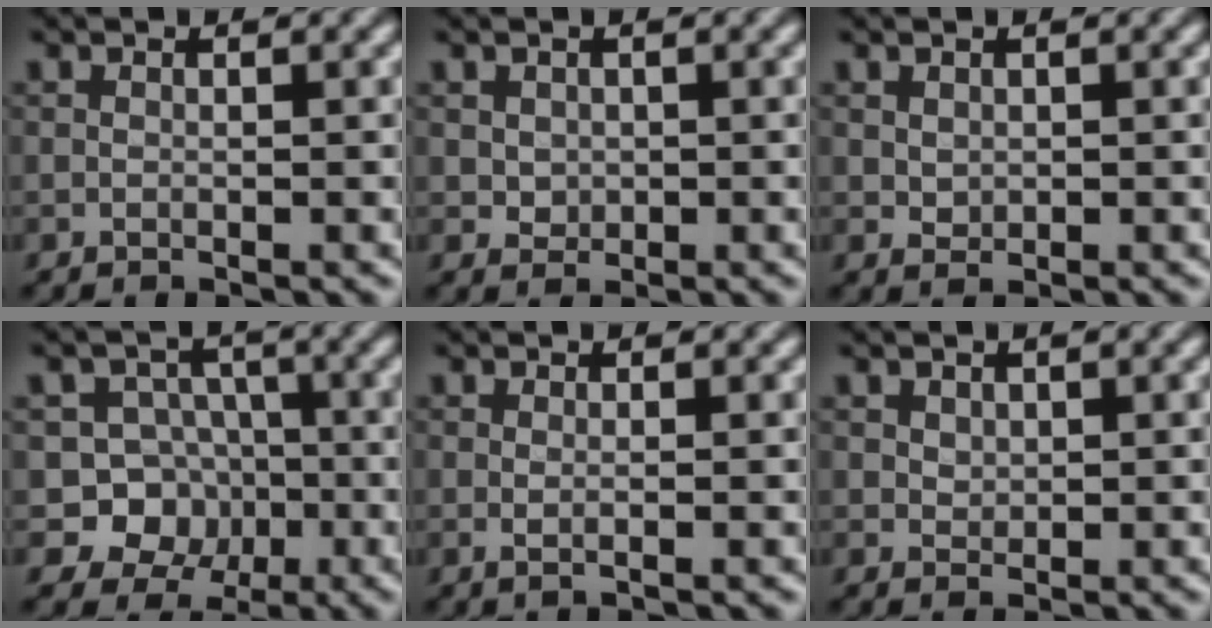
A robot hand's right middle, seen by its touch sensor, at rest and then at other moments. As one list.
[{"total": 1.2, "force": [0.3, 1.1, 0.4], "torque": [-0.009, -0.004, 0.009]}, {"total": 0.9, "force": [0.3, 0.7, 0.4], "torque": [-0.008, -0.003, 0.010]}, {"total": 6.7, "force": [-1.7, 6.3, 1.5], "torque": [-0.011, 0.014, -0.056]}, {"total": 0.9, "force": [0.0, 0.3, 0.9], "torque": [-0.014, 0.002, -0.002]}, {"total": 0.9, "force": [0.6, 0.7, 0.3], "torque": [-0.005, -0.002, 0.014]}]